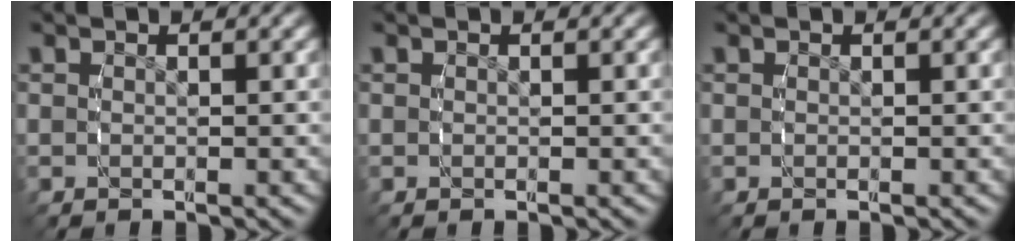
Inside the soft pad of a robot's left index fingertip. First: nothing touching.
{"total": 0.0}
{"total": 0.0}